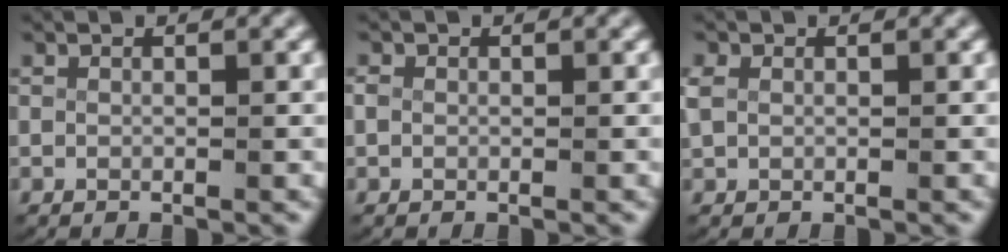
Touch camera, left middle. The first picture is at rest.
{"total": 0.6, "force": [0.0, 0.5, 0.3], "torque": [-0.012, -0.004, 0.003]}
{"total": 1.0, "force": [0.3, 0.8, 0.5], "torque": [-0.026, -0.004, 0.012]}